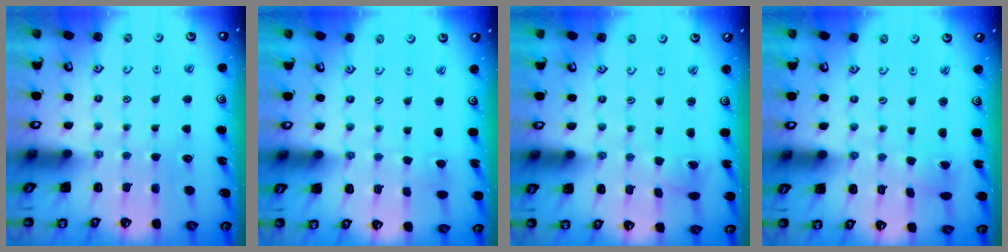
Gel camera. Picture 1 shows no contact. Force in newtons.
{"total": 1.2, "press": 1.2, "slide": 0.1}
{"total": 1.2, "press": 1.2, "slide": 0.1}
{"total": 1.1, "press": 1.1, "slide": 0.0}